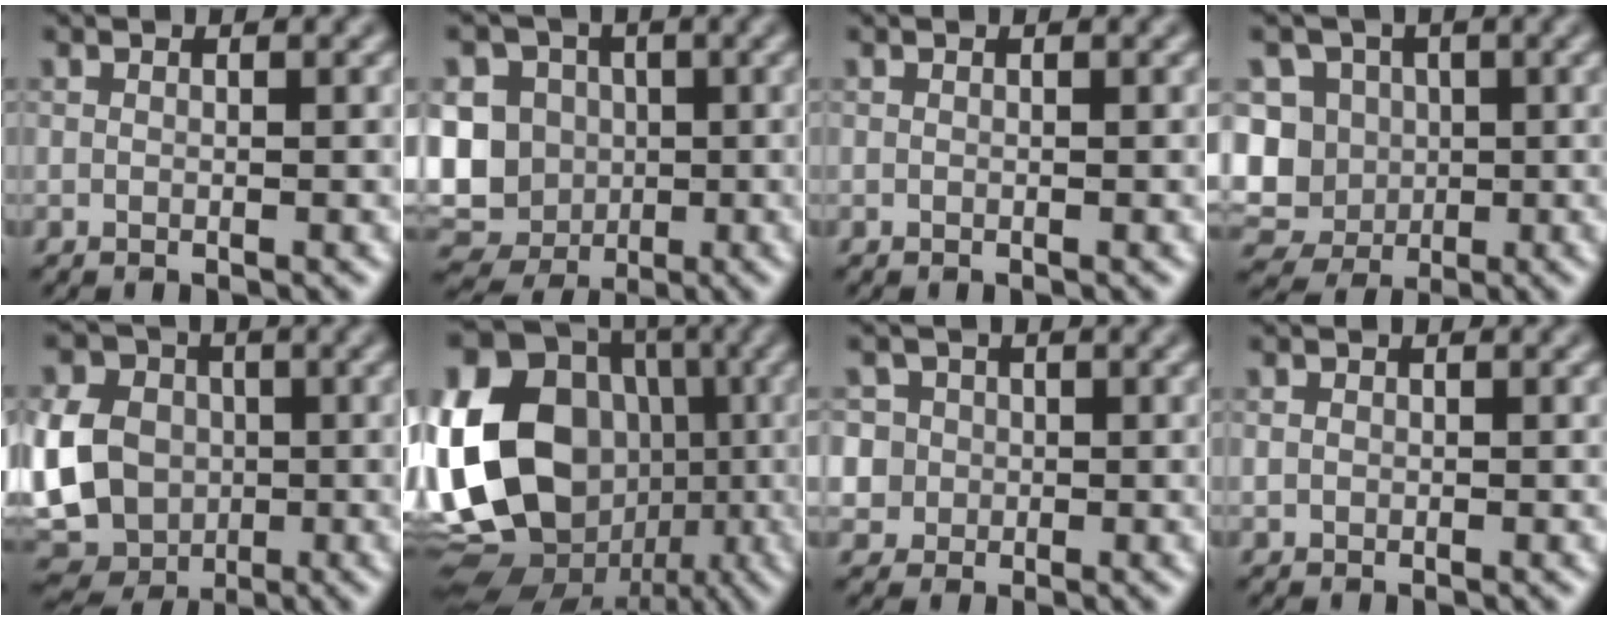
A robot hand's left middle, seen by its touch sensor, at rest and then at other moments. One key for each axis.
{"total": 11.1, "fx": 0.2, "fy": 9.8, "fz": 5.1, "tx": -0.093, "ty": 0.008, "tz": -0.024}
{"total": 0.0}
{"total": 10.5, "fx": -0.2, "fy": 9.5, "fz": 4.5, "tx": -0.096, "ty": 0.022, "tz": -0.042}
{"total": 11.6, "fx": -0.4, "fy": 9.6, "fz": 6.4, "tx": -0.123, "ty": 0.005, "tz": -0.035}
{"total": 20.9, "fx": -1.0, "fy": 17.4, "fz": 11.4, "tx": -0.220, "ty": 0.005, "tz": -0.049}
{"total": 5.1, "fx": 1.2, "fy": 4.7, "fz": 1.5, "tx": -0.026, "ty": 0.031, "tz": 0.006}
{"total": 0.8, "fx": 0.1, "fy": 0.7, "fz": 0.3, "tx": -0.005, "ty": -0.001, "tz": -0.001}